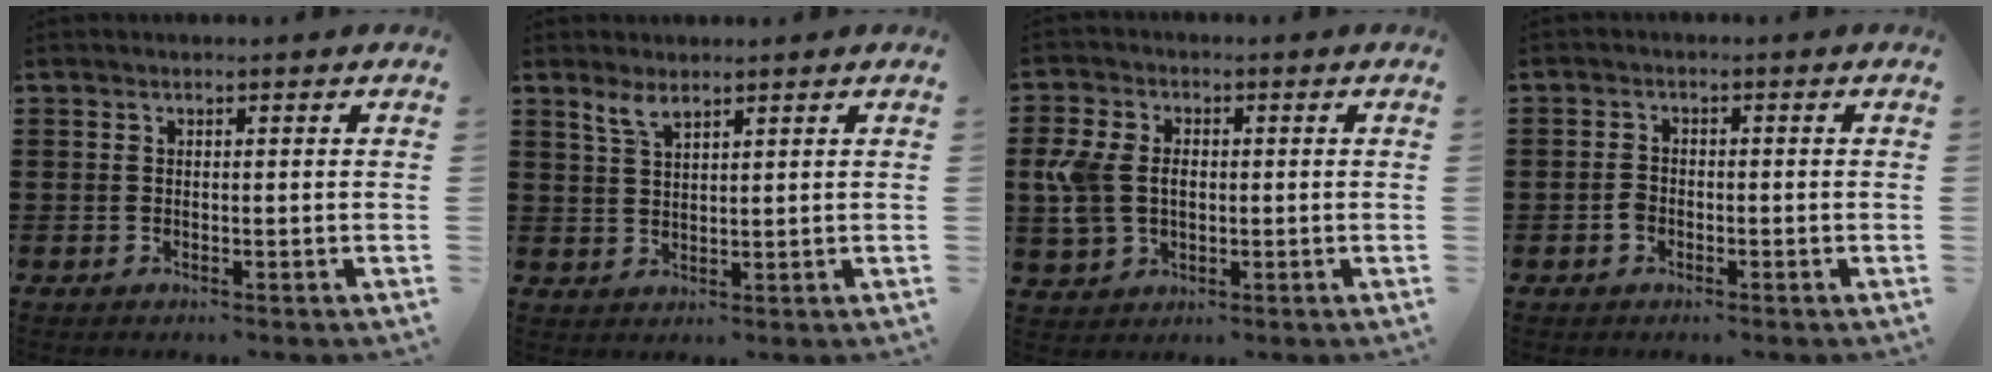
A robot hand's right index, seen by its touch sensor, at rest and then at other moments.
{"total": 2.8, "force": [2.1, 0.9, 1.6], "torque": [-0.038, 0.003, 0.039]}
{"total": 5.9, "force": [0.2, 4.4, 4.0], "torque": [-0.114, 0.004, -0.006]}
{"total": 1.9, "force": [-0.8, 1.3, 1.0], "torque": [-0.021, 0.000, -0.016]}